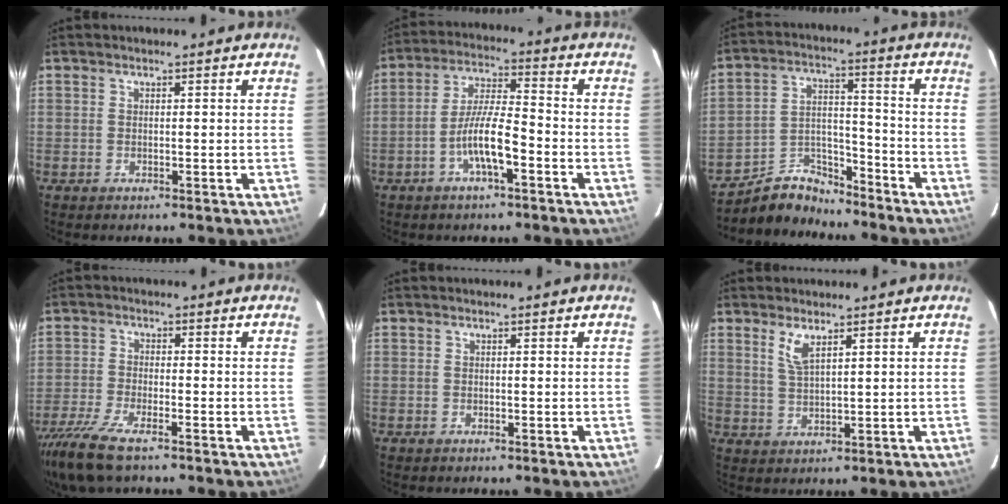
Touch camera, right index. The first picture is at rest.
{"total": 8.1, "force": [-3.7, 1.4, 7.1], "torque": [-0.143, 0.006, -0.067]}
{"total": 9.4, "force": [-8.6, 3.7, 1.0], "torque": [-0.029, 0.041, -0.152]}
{"total": 10.7, "force": [-8.2, 2.2, 6.5], "torque": [-0.159, -0.041, -0.159]}
{"total": 0.0}
{"total": 3.6, "force": [2.3, 0.9, 2.7], "torque": [-0.054, -0.003, 0.046]}